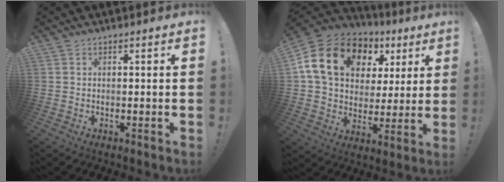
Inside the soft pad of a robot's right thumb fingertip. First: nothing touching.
{"total": 20.4, "force": [8.3, 13.8, 12.6], "torque": [-0.222, -0.019, 0.165]}